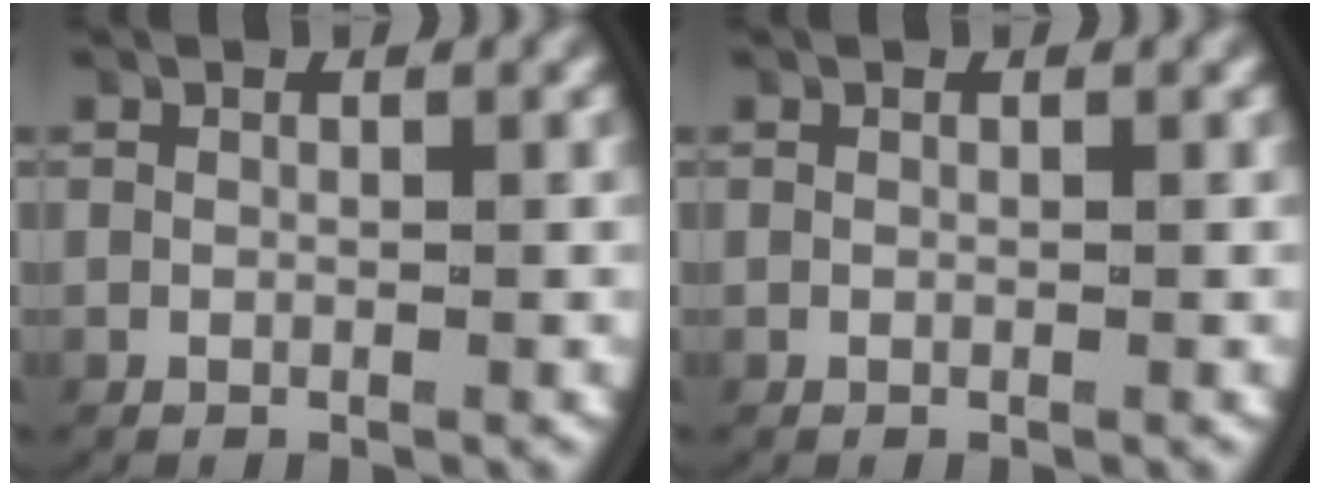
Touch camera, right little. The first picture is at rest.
{"total": 0.0}